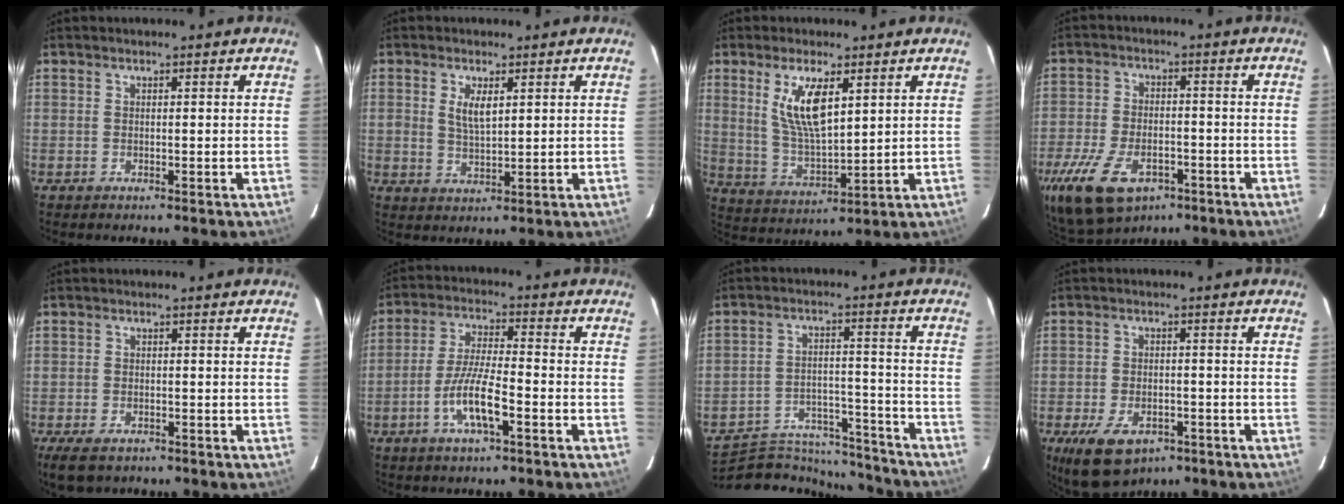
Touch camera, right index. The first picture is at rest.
{"total": 4.2, "force": [1.5, 1.8, 3.5], "torque": [-0.063, 0.000, 0.031]}
{"total": 9.9, "force": [3.9, 3.3, 8.4], "torque": [-0.160, -0.006, 0.087]}
{"total": 16.9, "force": [-9.5, 9.3, 10.5], "torque": [-0.248, -0.029, -0.162]}
{"total": 5.9, "force": [-4.2, 2.9, 3.1], "torque": [-0.078, -0.020, -0.073]}
{"total": 8.5, "force": [-4.0, 1.4, 7.4], "torque": [-0.149, -0.002, -0.075]}
{"total": 18.6, "force": [-17.5, 4.6, 4.2], "torque": [-0.086, 0.024, -0.251]}
{"total": 11.6, "force": [-7.0, 6.5, 6.7], "torque": [-0.152, -0.019, -0.110]}